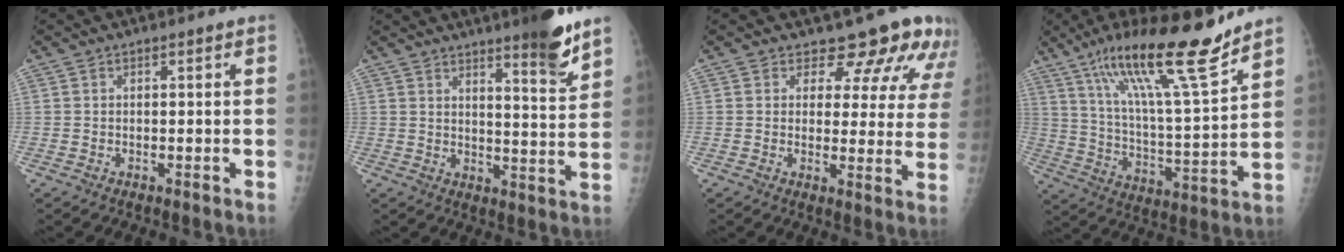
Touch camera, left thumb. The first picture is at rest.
{"total": 9.7, "force": [6.9, 1.2, 6.7], "torque": [-0.079, -0.051, 0.100]}
{"total": 11.5, "force": [9.8, 5.4, 3.0], "torque": [0.014, -0.057, 0.089]}
{"total": 20.6, "force": [14.7, 2.1, 14.2], "torque": [-0.221, -0.069, 0.254]}